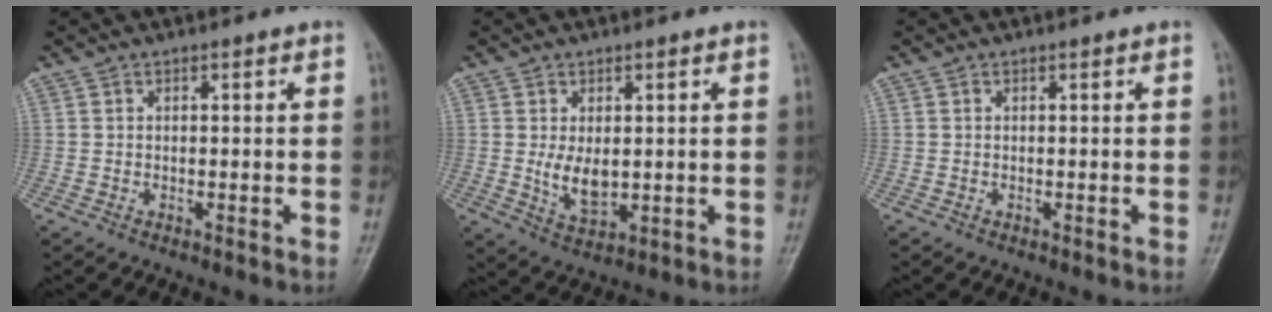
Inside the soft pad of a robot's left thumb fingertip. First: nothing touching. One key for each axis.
{"total": 5.7, "fx": 0.3, "fy": 3.3, "fz": 4.7, "tx": -0.072, "ty": -0.014, "tz": 0.015}
{"total": 0.0}